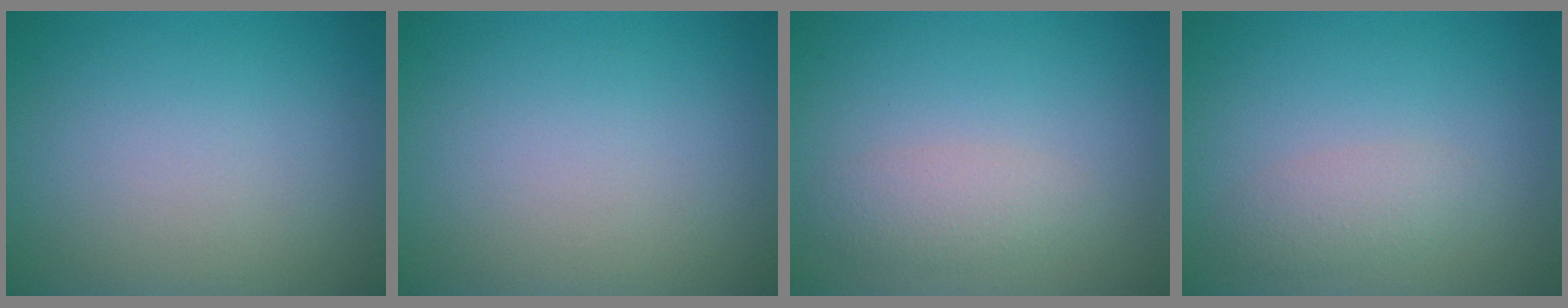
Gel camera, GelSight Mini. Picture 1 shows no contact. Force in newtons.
{"total": 0.0}
{"total": 2.1, "press": 2.1, "slide": 0.1}
{"total": 2.0, "press": 2.0, "slide": 0.1}